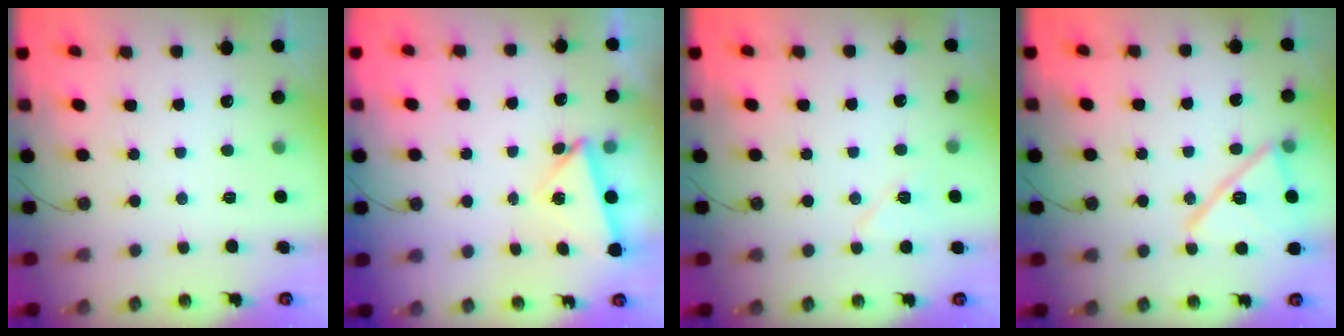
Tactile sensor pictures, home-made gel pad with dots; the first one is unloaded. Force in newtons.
{"total": 3.9, "press": 3.5, "slide": 1.7}
{"total": 6.3, "press": 6.2, "slide": 0.8}
{"total": 16.6, "press": 16.5, "slide": 1.6}